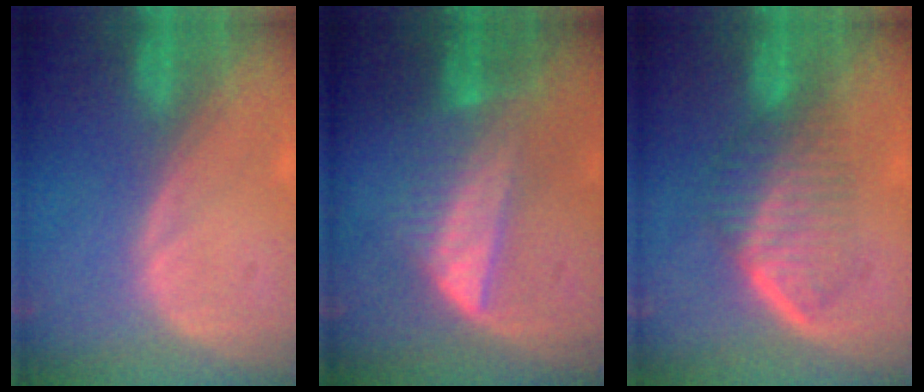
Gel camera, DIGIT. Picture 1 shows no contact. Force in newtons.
{"total": 6.3, "press": 6.3, "slide": 0.2}
{"total": 6.9, "press": 6.0, "slide": 3.4}